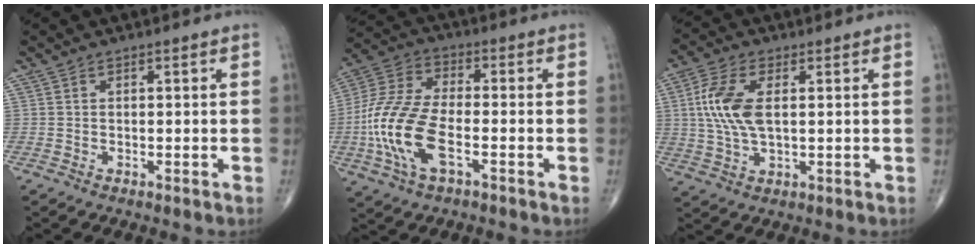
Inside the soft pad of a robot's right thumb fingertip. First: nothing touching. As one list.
[{"total": 15.7, "force": [-4.1, 7.3, 13.2], "torque": [-0.295, 0.018, -0.082]}, {"total": 9.6, "force": [1.3, 4.7, 8.2], "torque": [-0.190, 0.002, 0.027]}]